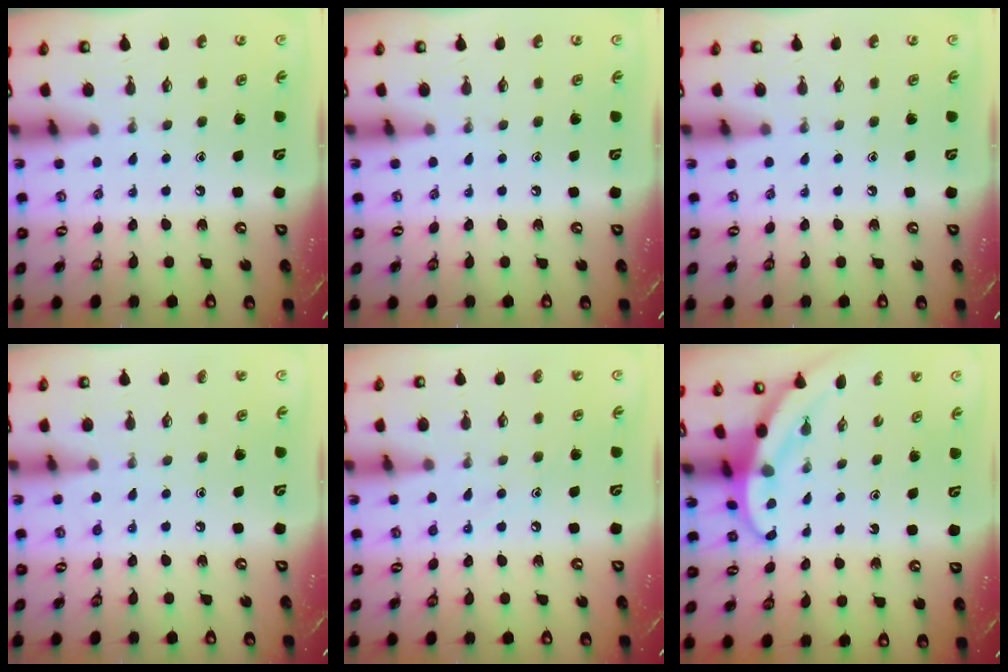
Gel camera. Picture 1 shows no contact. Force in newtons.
{"total": 0.0}
{"total": 0.0}
{"total": 5.2, "press": 5.1, "slide": 0.6}
{"total": 7.2, "press": 7.1, "slide": 0.6}
{"total": 3.1, "press": 3.1, "slide": 0.2}